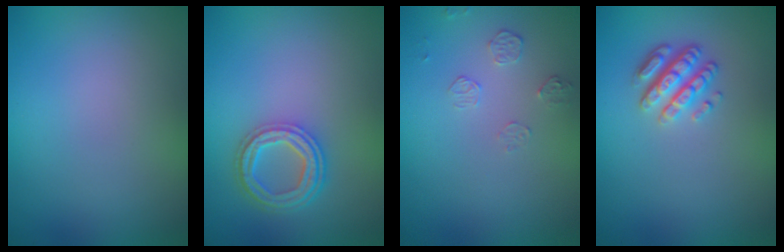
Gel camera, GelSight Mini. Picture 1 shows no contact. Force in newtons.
{"total": 4.2, "press": 3.3, "slide": 2.6}
{"total": 1.3, "press": 0.6, "slide": 1.1}
{"total": 2.9, "press": 2.4, "slide": 1.7}